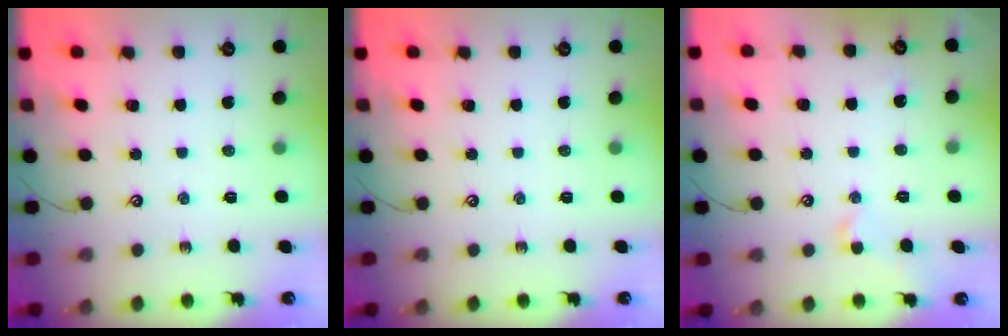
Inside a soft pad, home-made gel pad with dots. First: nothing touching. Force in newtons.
{"total": 0.0}
{"total": 0.0}